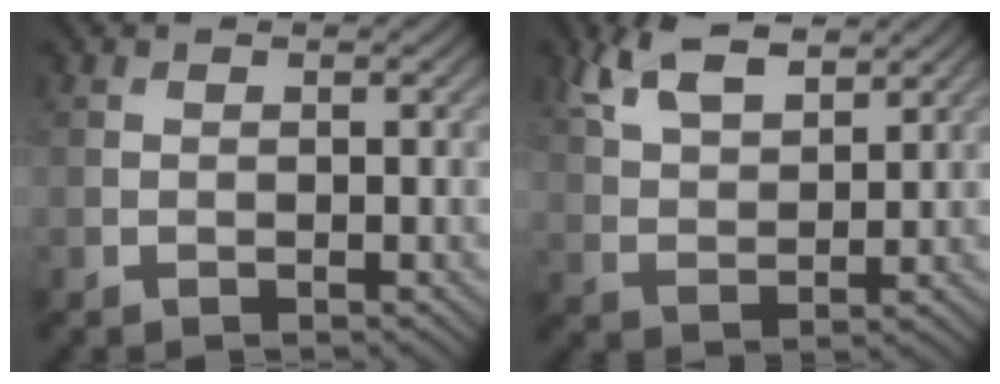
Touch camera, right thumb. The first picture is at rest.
{"total": 7.5, "force": [4.9, 3.0, 4.8], "torque": [-0.116, 0.007, 0.101]}